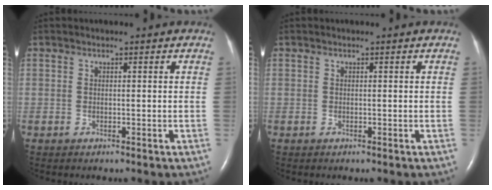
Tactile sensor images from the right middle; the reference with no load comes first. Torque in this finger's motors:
{"motor_torque": [0.00, 0.00, 0.00, 0.00]}